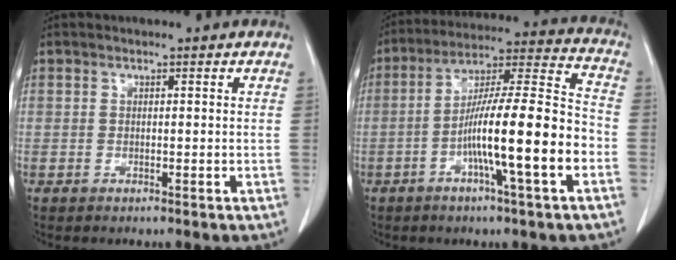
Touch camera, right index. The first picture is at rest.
{"total": 16.8, "force": [-4.9, 0.6, 16.1], "torque": [-0.268, 0.010, -0.084]}